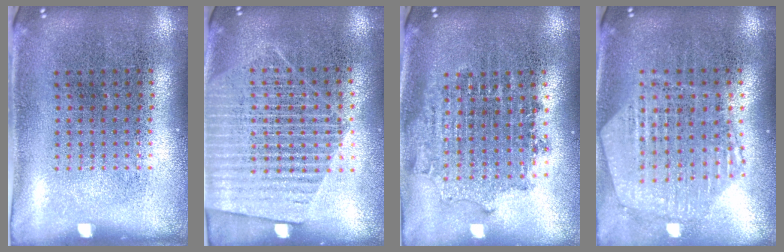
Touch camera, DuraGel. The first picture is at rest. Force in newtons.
{"total": 1.7, "press": 1.5, "slide": 0.8}
{"total": 1.7, "press": 1.4, "slide": 1.0}
{"total": 1.2, "press": 1.2, "slide": 0.1}